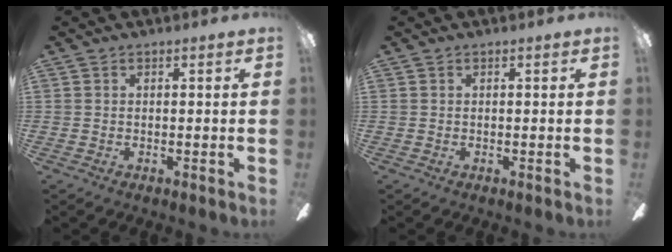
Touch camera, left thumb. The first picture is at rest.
{"total": 0.0}